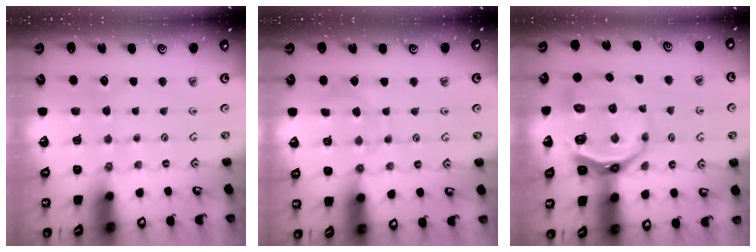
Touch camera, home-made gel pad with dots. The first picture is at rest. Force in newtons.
{"total": 6.2, "press": 6.2, "slide": 0.6}
{"total": 13.2, "press": 12.5, "slide": 4.3}